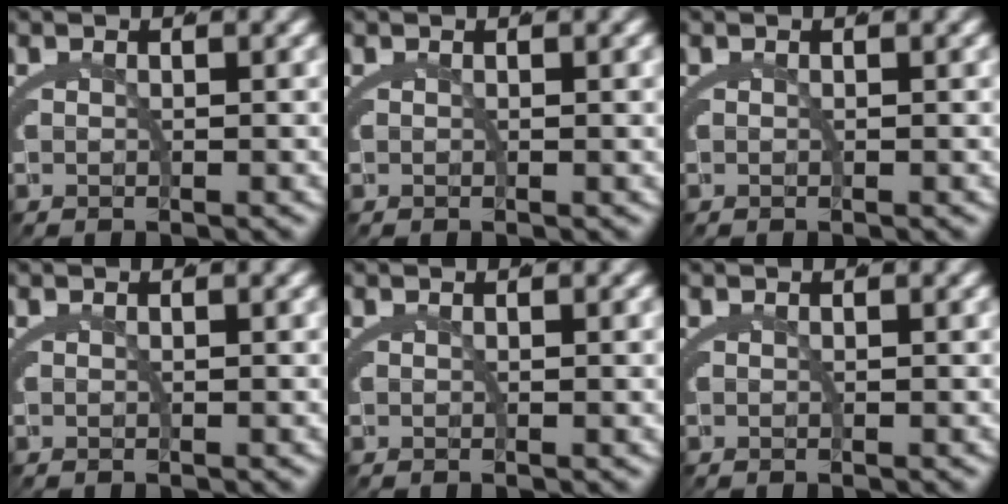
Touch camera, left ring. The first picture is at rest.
{"total": 0.0}
{"total": 0.0}
{"total": 0.0}
{"total": 0.0}
{"total": 0.0}